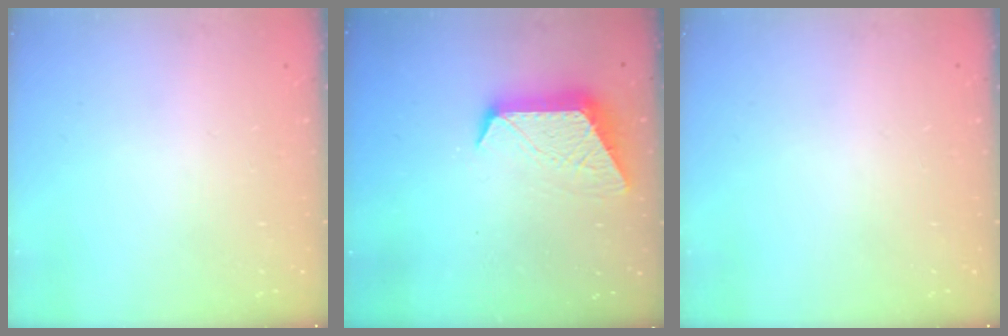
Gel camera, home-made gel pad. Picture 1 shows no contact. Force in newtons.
{"total": 10.6, "press": 10.6, "slide": 0.6}
{"total": 0.0}